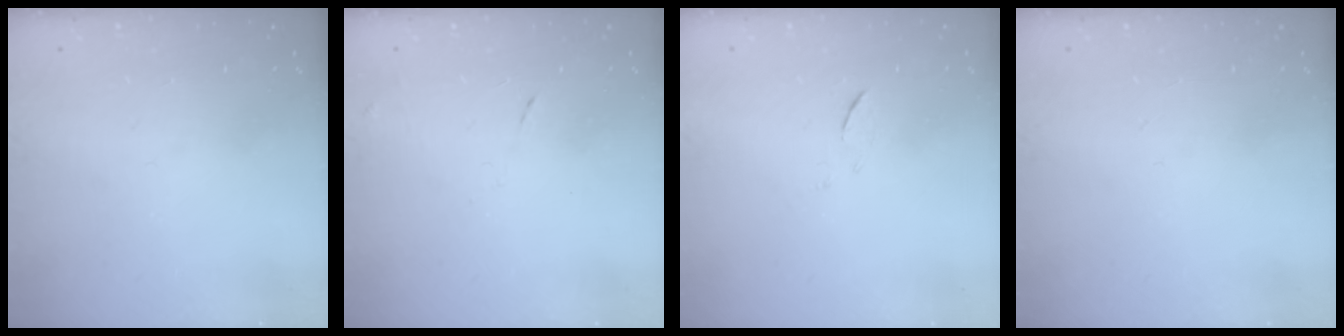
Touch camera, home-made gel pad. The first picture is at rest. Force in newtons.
{"total": 4.7, "press": 4.7, "slide": 0.6}
{"total": 5.5, "press": 5.4, "slide": 0.7}
{"total": 0.0}